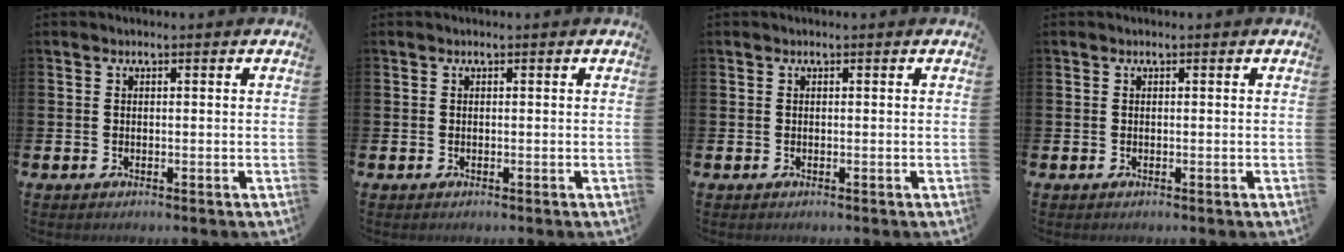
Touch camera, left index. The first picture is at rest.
{"total": 0.0}
{"total": 0.0}
{"total": 0.0}